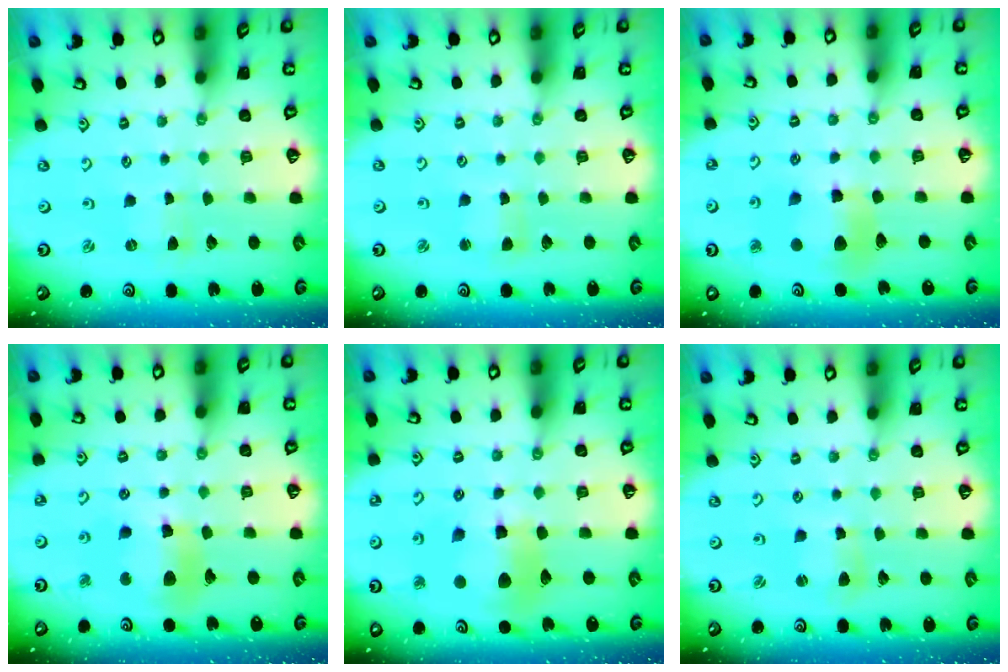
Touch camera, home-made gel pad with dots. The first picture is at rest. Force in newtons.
{"total": 2.0, "press": 2.0, "slide": 0.3}
{"total": 10.0, "press": 9.9, "slide": 1.4}
{"total": 11.7, "press": 11.6, "slide": 1.4}
{"total": 14.0, "press": 13.9, "slide": 1.9}
{"total": 3.6, "press": 3.6, "slide": 0.5}